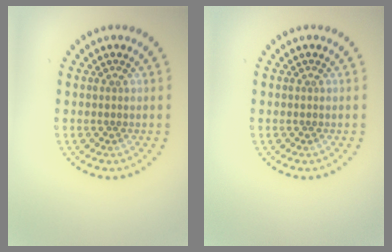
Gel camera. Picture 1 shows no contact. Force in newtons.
{"total": 0.0}